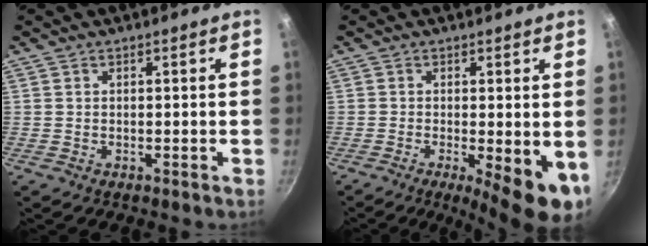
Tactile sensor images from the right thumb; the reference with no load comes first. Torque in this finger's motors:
{"motor_torque": [-0.11, 0.89, -0.05, -0.10, 0.08]}